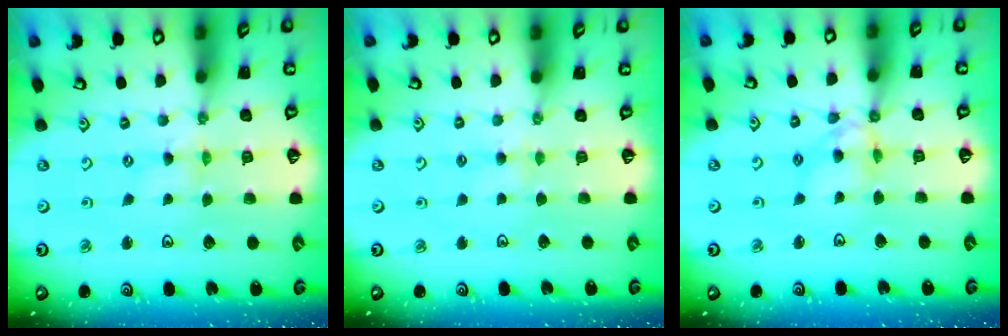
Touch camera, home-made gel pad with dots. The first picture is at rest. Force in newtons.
{"total": 2.9, "press": 2.8, "slide": 0.6}
{"total": 8.9, "press": 8.9, "slide": 0.7}